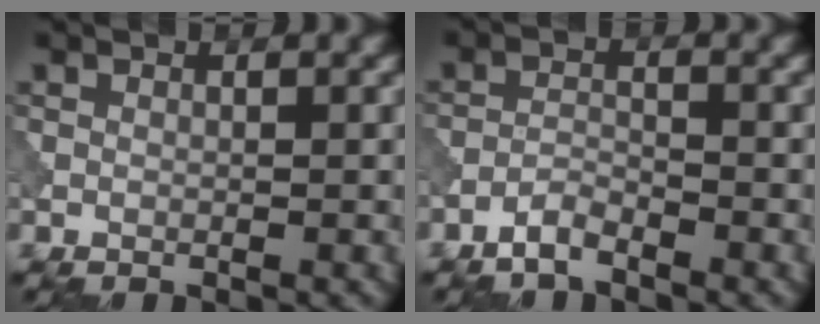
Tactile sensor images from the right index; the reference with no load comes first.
{"total": 1.9, "force": [-1.6, 0.4, 1.0], "torque": [-0.021, 0.005, -0.037]}